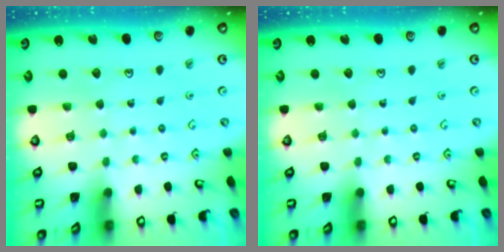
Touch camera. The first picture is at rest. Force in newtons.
{"total": 0.0}